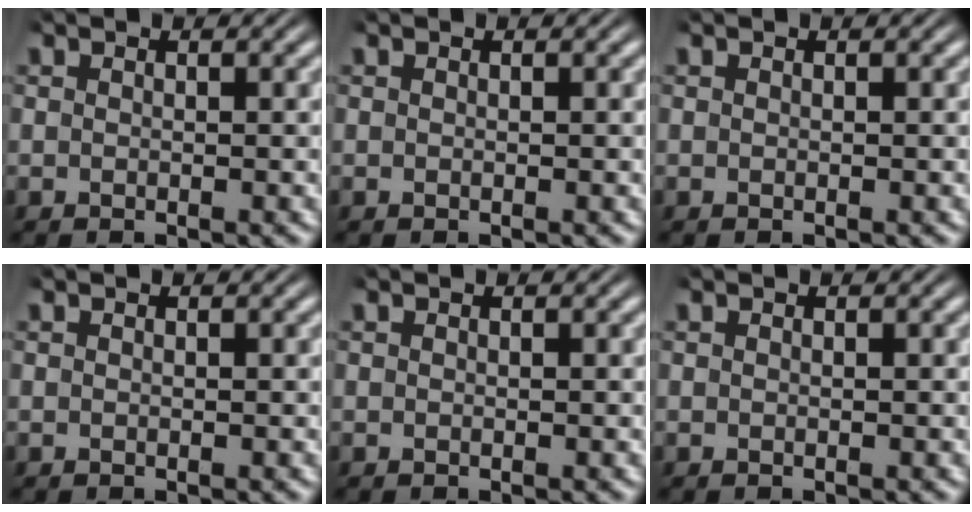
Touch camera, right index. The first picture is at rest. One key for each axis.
{"total": 0.0}
{"total": 0.0}
{"total": 0.0}
{"total": 0.0}
{"total": 0.0}